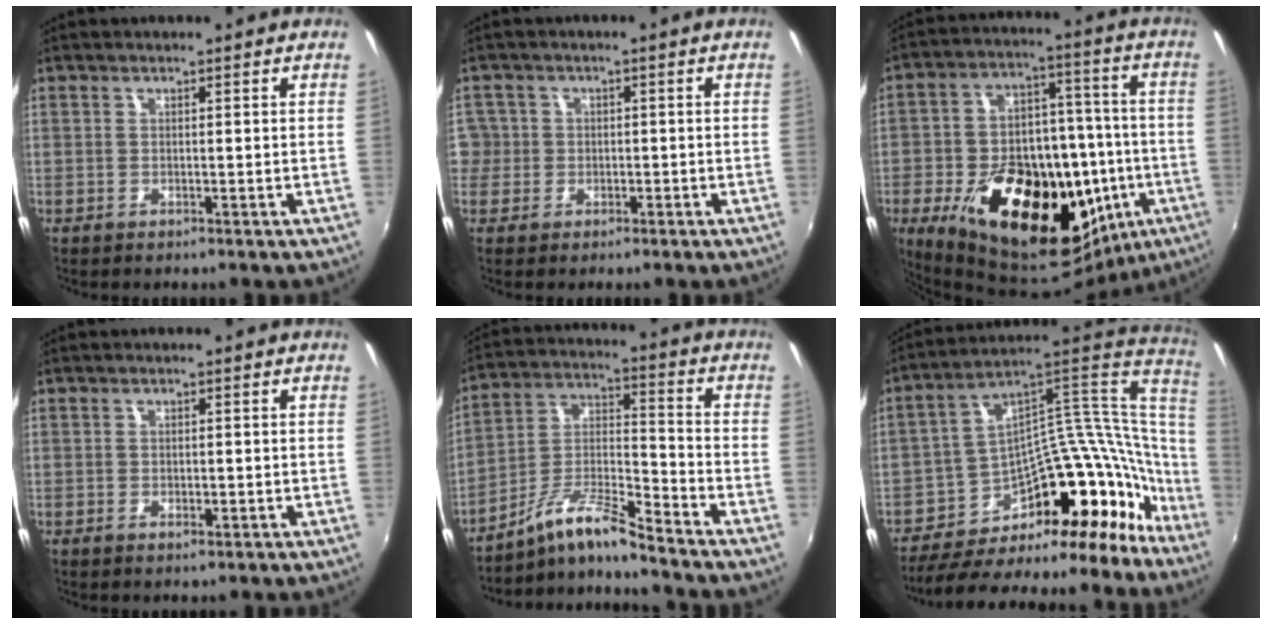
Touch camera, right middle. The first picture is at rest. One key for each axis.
{"total": 5.3, "fx": -1.3, "fy": 5.1, "fz": 0.9, "tx": -0.024, "ty": 0.021, "tz": -0.023}
{"total": 32.5, "fx": -10.3, "fy": 17.6, "fz": 25.3, "tx": -0.434, "ty": 0.001, "tz": -0.128}
{"total": 1.3, "fx": -0.5, "fy": 0.7, "fz": 0.9, "tx": -0.013, "ty": -0.003, "tz": -0.009}
{"total": 9.9, "fx": -8.7, "fy": -0.4, "fz": 4.7, "tx": -0.102, "ty": 0.021, "tz": -0.176}
{"total": 30.5, "fx": -19.7, "fy": 17.2, "fz": 15.8, "tx": -0.240, "ty": 0.074, "tz": -0.275}